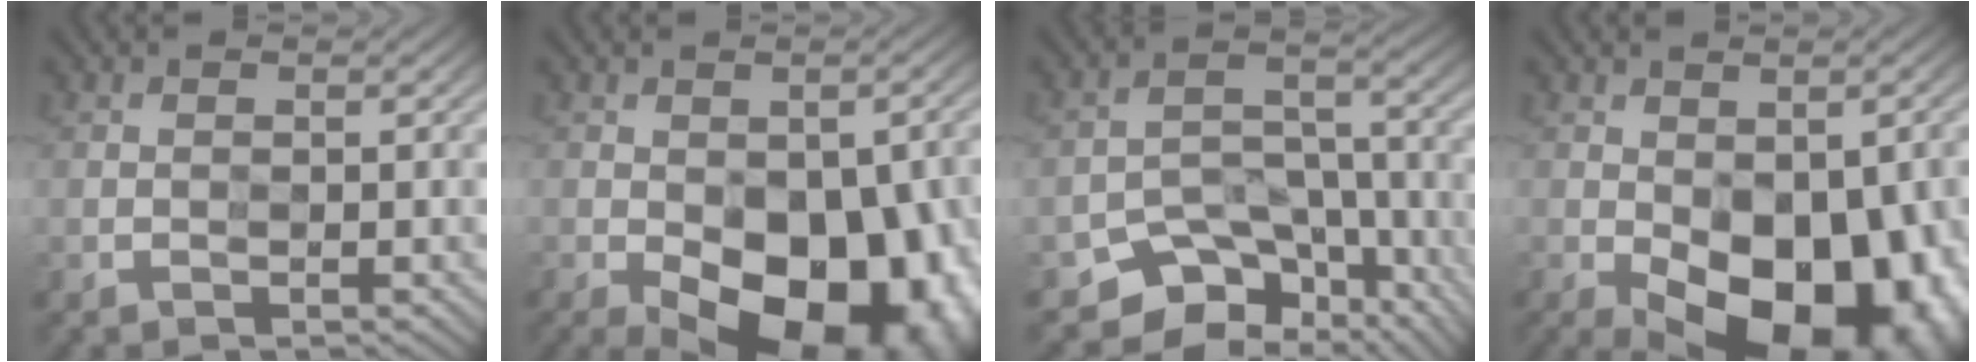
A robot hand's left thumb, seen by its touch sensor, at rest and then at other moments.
{"total": 18.8, "force": [-8.6, 10.7, 12.8], "torque": [-0.158, -0.039, -0.084]}
{"total": 7.6, "force": [-6.3, 4.1, 1.1], "torque": [0.006, -0.001, -0.106]}
{"total": 17.1, "force": [-7.0, 9.6, 12.2], "torque": [-0.157, -0.033, -0.064]}